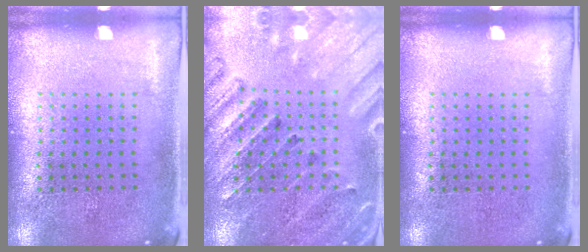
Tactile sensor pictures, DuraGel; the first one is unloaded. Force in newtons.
{"total": 2.7, "press": 2.6, "slide": 0.8}
{"total": 0.0}